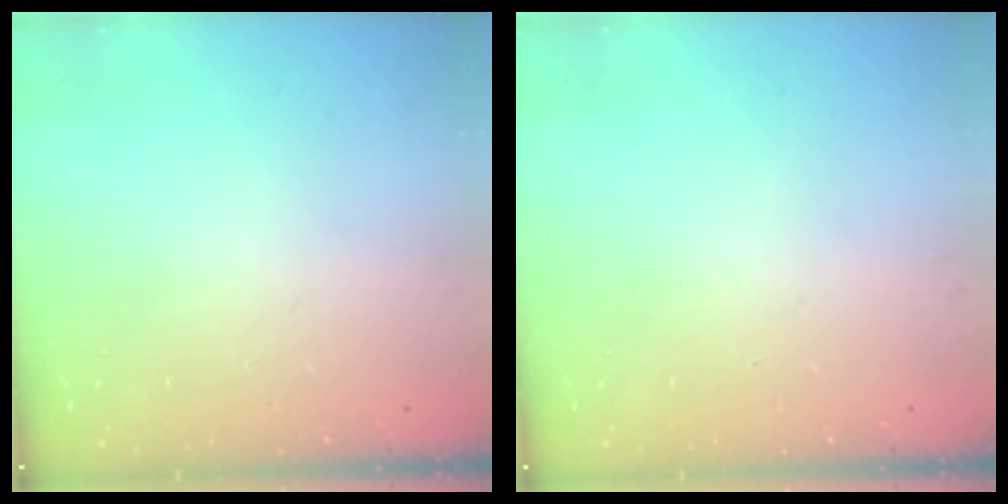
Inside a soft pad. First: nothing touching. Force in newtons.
{"total": 0.0}